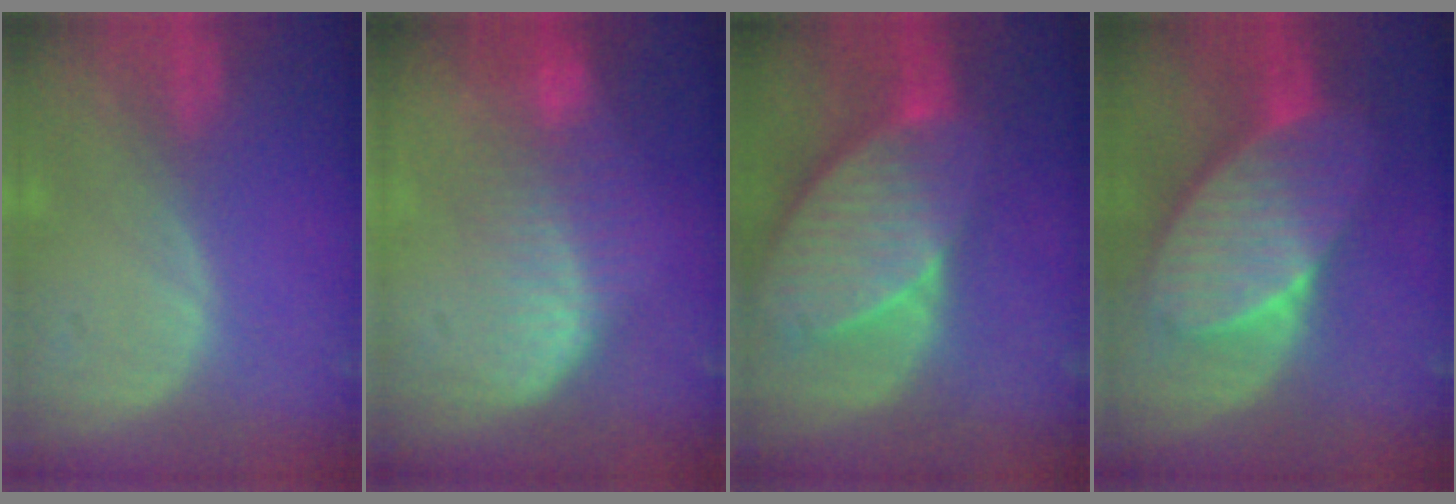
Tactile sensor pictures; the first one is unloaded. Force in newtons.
{"total": 7.5, "press": 6.7, "slide": 3.4}
{"total": 10.7, "press": 9.4, "slide": 5.1}
{"total": 10.6, "press": 10.5, "slide": 0.8}